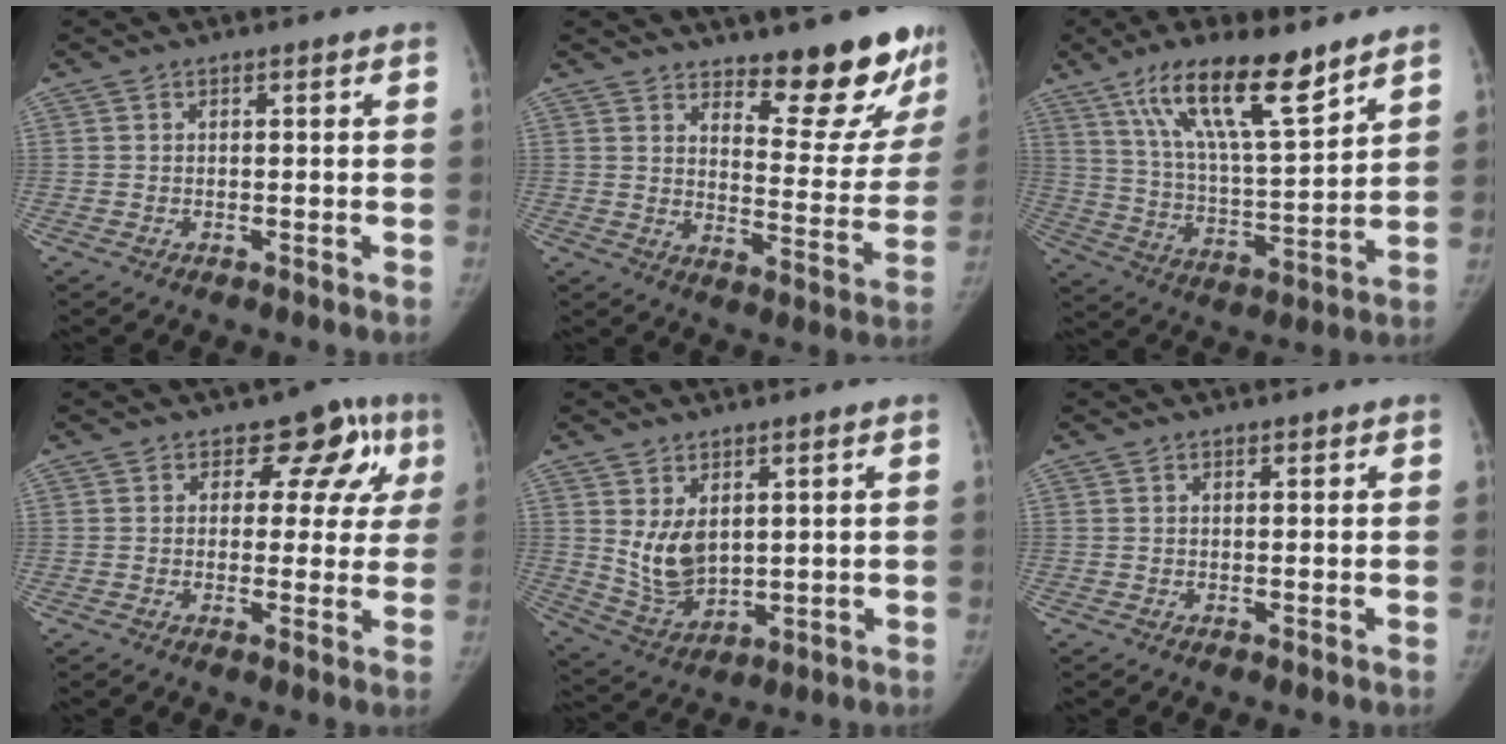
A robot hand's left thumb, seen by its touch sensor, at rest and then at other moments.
{"total": 15.6, "force": [12.2, 4.7, 8.5], "torque": [-0.059, -0.113, 0.165]}
{"total": 17.9, "force": [11.5, 4.5, 12.9], "torque": [-0.205, -0.054, 0.212]}
{"total": 9.0, "force": [3.9, 6.4, 5.0], "torque": [0.001, -0.004, 0.039]}
{"total": 7.9, "force": [2.2, 5.0, 5.7], "torque": [-0.089, -0.023, 0.063]}
{"total": 0.8, "force": [0.5, 0.4, 0.4], "torque": [-0.004, -0.002, 0.006]}